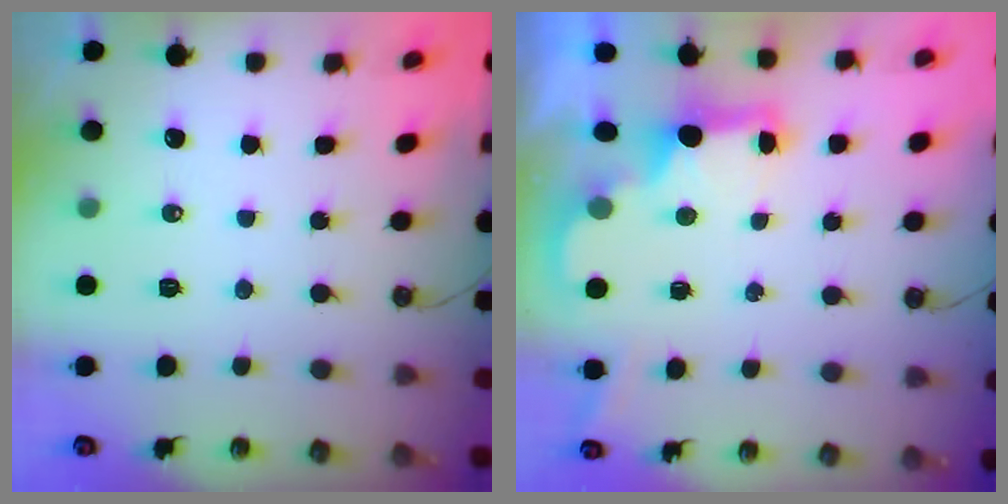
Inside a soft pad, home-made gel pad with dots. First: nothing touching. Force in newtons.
{"total": 2.3, "press": 2.2, "slide": 0.7}